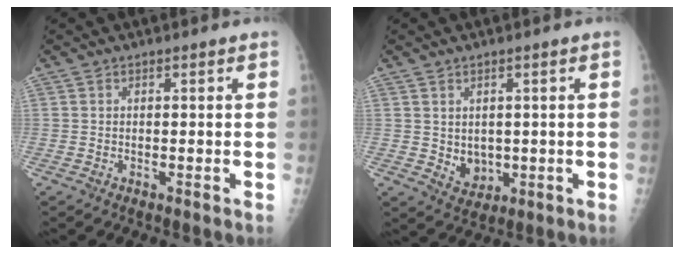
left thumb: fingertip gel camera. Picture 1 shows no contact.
{"total": 4.1, "force": [0.3, 3.4, 2.4], "torque": [-0.022, -0.010, 0.020]}